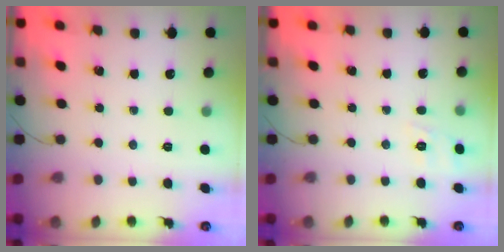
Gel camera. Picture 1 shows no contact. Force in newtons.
{"total": 7.2, "press": 6.9, "slide": 1.7}